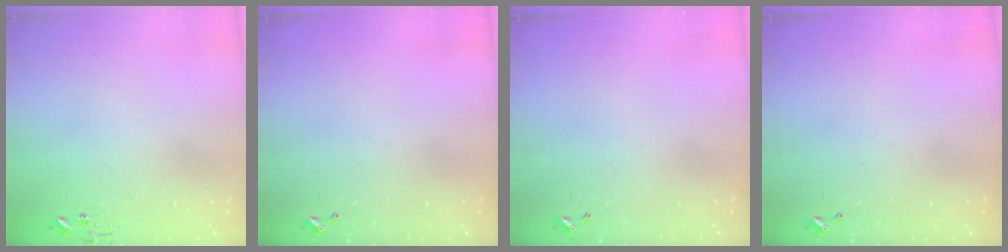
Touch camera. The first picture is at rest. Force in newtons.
{"total": 0.0}
{"total": 0.0}
{"total": 0.0}